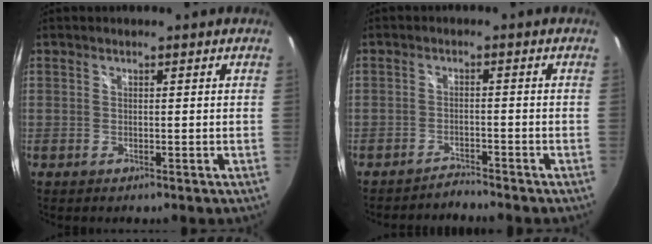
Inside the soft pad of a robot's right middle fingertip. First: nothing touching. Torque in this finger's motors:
{"motor_torque": [-0.31, -0.24, -0.04, -0.01]}